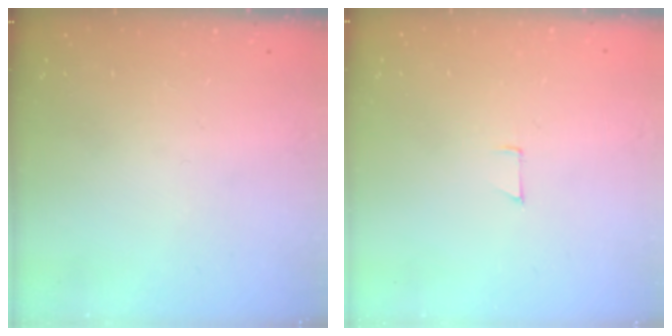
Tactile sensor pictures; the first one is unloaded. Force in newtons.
{"total": 4.1, "press": 4.1, "slide": 0.3}